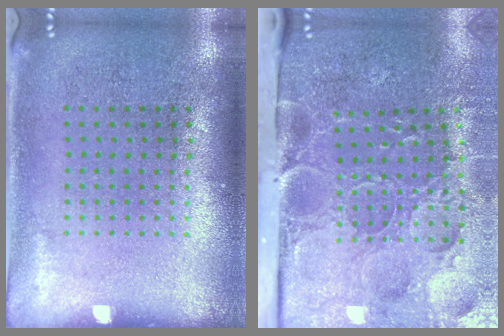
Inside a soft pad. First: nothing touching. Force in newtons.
{"total": 5.2, "press": 4.1, "slide": 3.2}